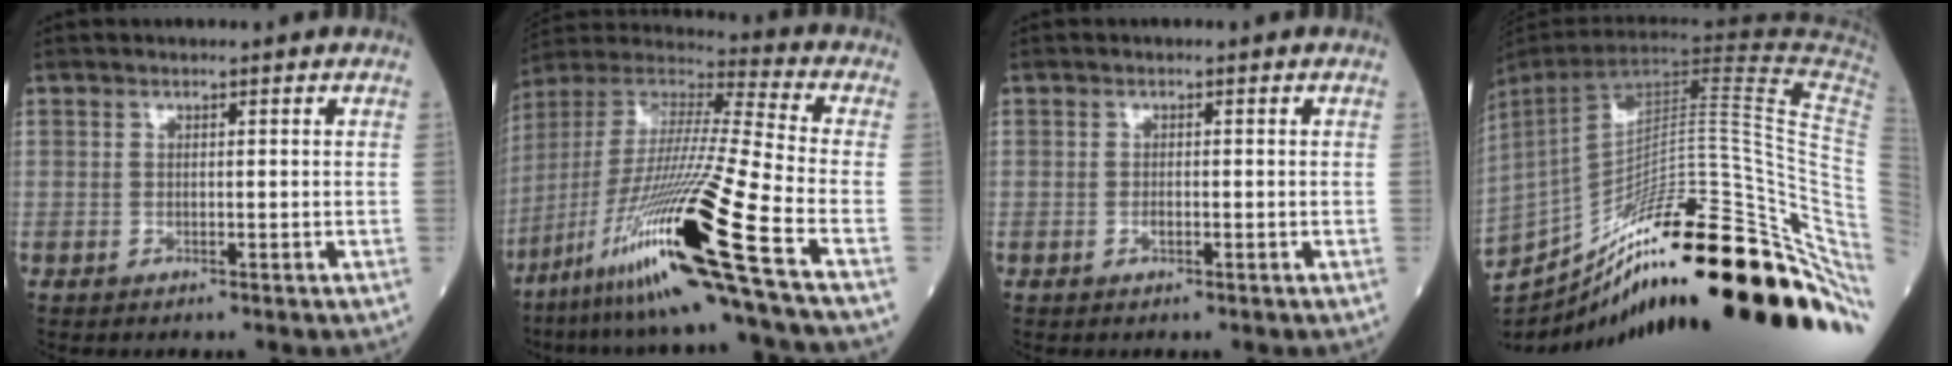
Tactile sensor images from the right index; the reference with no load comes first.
{"total": 25.3, "force": [-13.2, -1.9, 21.5], "torque": [-0.423, -0.047, -0.251]}
{"total": 0.8, "force": [-0.3, 0.3, 0.7], "torque": [-0.015, 0.000, -0.005]}
{"total": 36.9, "force": [-20.0, 6.4, 30.3], "torque": [-0.419, 0.013, -0.300]}